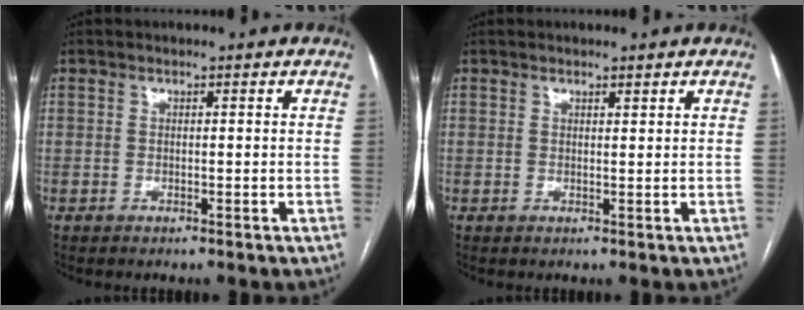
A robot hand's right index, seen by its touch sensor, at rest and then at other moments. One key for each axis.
{"total": 0.8, "fx": 0.7, "fy": 0.1, "fz": 0.4, "tx": -0.010, "ty": -0.003, "tz": 0.012}